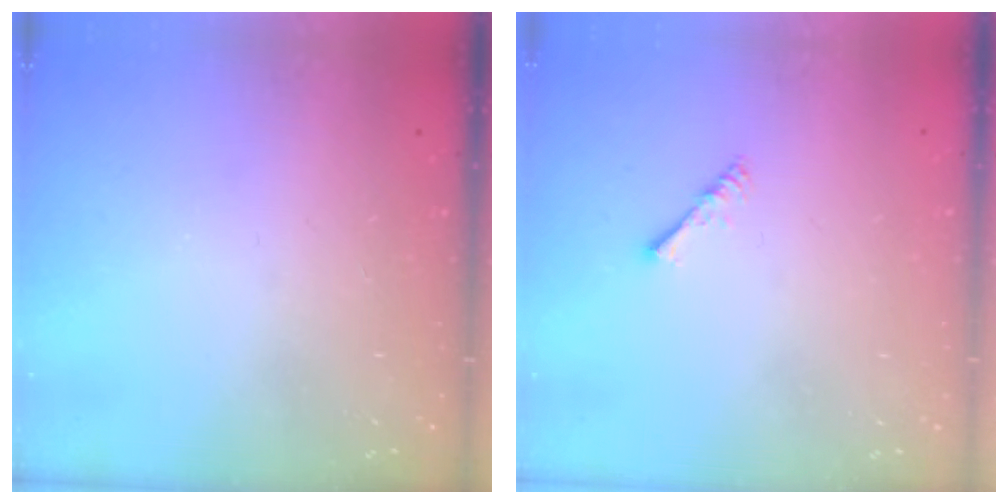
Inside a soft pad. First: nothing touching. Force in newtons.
{"total": 2.0, "press": 1.9, "slide": 0.4}